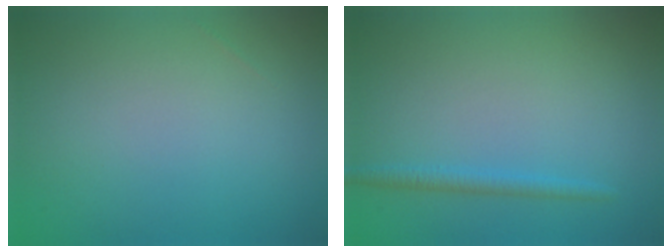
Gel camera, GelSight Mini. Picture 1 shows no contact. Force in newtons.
{"total": 1.5, "press": 1.5, "slide": 0.1}